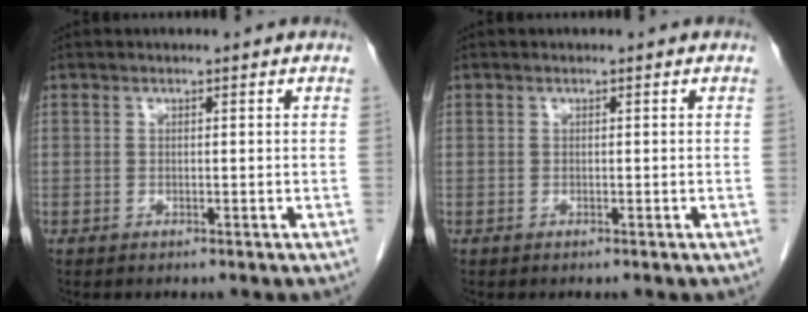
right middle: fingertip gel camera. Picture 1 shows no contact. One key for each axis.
{"total": 0.0}